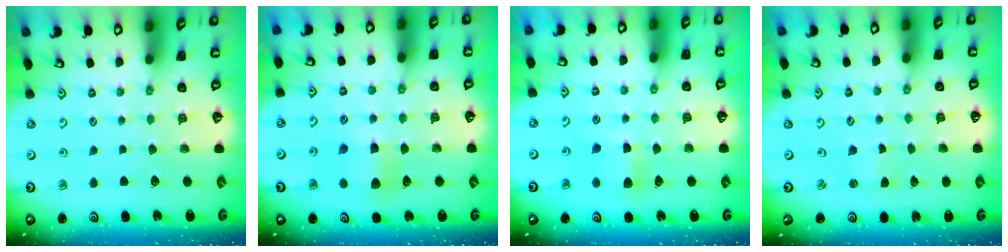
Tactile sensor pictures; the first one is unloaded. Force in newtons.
{"total": 8.3, "press": 8.3, "slide": 0.4}
{"total": 6.5, "press": 6.5, "slide": 0.6}
{"total": 2.1, "press": 2.0, "slide": 0.4}